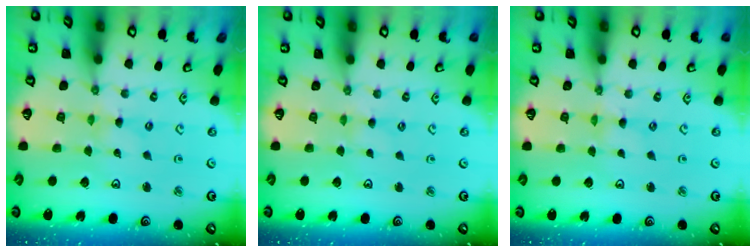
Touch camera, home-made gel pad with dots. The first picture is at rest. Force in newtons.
{"total": 1.4, "press": 1.3, "slide": 0.4}
{"total": 0.0}